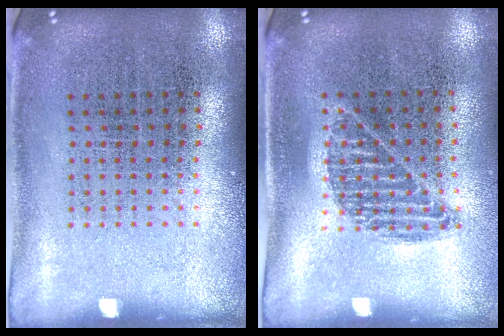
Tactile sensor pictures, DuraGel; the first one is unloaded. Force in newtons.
{"total": 0.9, "press": 0.8, "slide": 0.4}